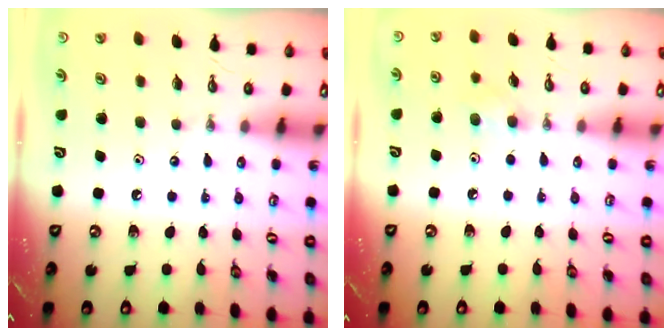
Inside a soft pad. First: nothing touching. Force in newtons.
{"total": 7.8, "press": 6.9, "slide": 3.7}